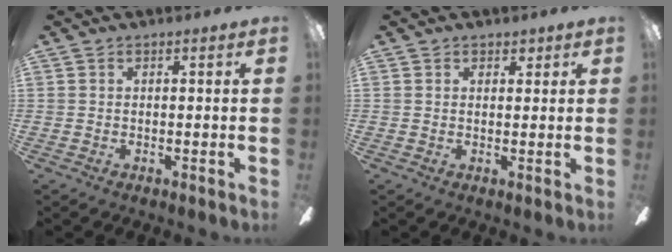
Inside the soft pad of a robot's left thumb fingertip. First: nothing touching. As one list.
[{"total": 1.7, "force": [1.2, 1.2, 0.4], "torque": [0.007, -0.003, 0.018]}]